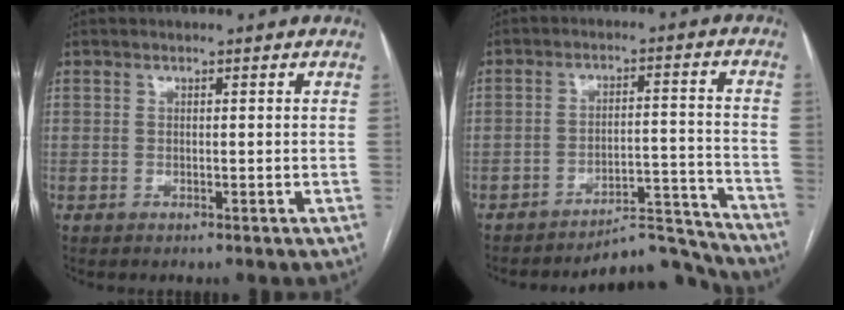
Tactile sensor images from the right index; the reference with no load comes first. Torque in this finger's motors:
{"motor_torque": [-0.08, 0.02, -0.19, -0.04]}